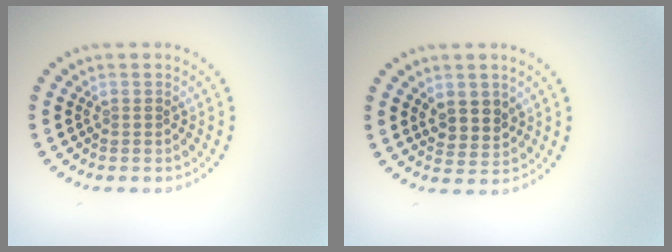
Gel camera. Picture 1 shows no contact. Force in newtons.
{"total": 2.5, "press": 2.3, "slide": 0.8}